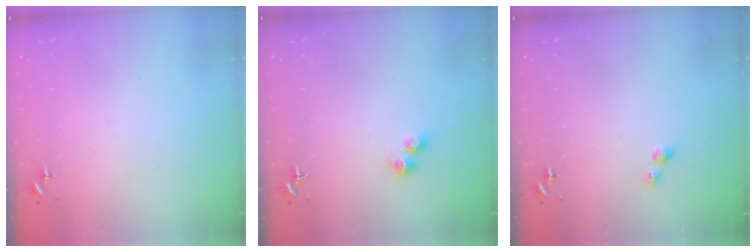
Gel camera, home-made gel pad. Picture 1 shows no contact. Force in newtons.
{"total": 2.9, "press": 2.9, "slide": 0.7}
{"total": 4.3, "press": 4.3, "slide": 0.4}